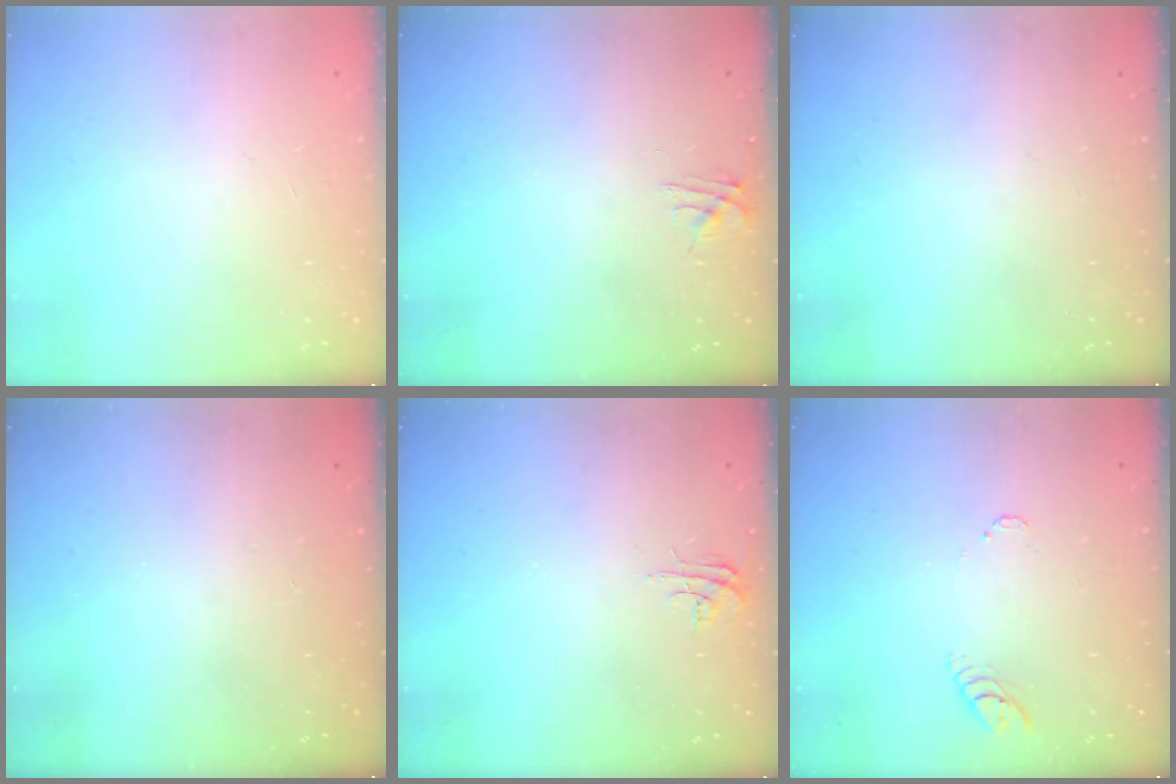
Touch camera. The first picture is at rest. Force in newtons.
{"total": 4.1, "press": 4.0, "slide": 0.4}
{"total": 0.0}
{"total": 0.0}
{"total": 4.7, "press": 4.6, "slide": 0.3}
{"total": 3.7, "press": 3.7, "slide": 0.2}